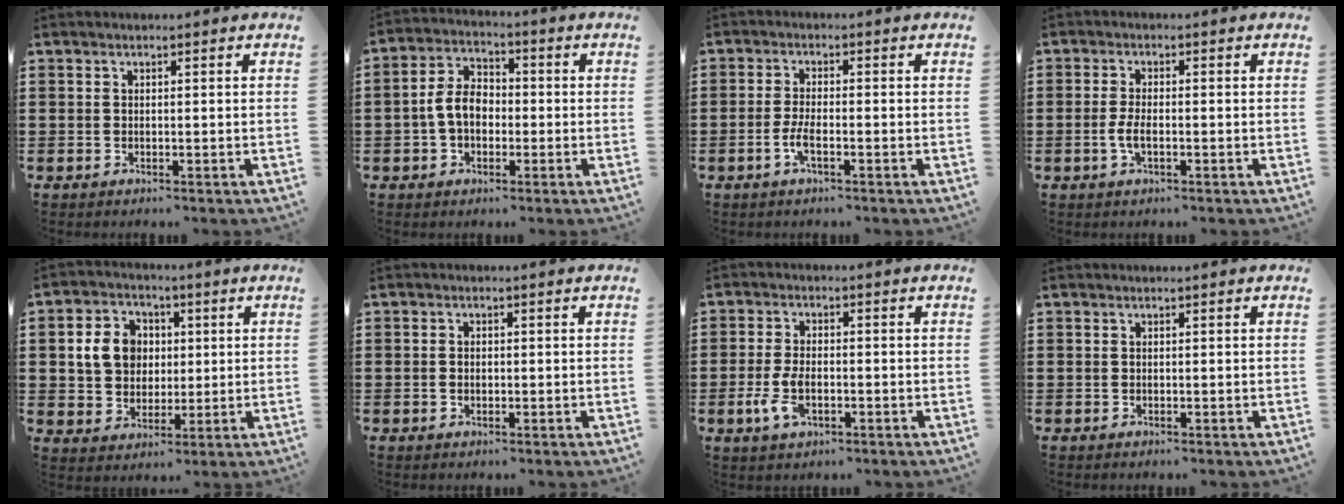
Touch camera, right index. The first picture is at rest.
{"total": 6.3, "force": [-0.9, 4.3, 4.5], "torque": [-0.107, 0.007, -0.024]}
{"total": 3.2, "force": [-1.3, 0.7, 2.8], "torque": [-0.070, -0.008, -0.029]}
{"total": 3.0, "force": [-0.8, 1.0, 2.8], "torque": [-0.063, -0.004, -0.018]}
{"total": 7.6, "force": [1.2, 6.6, 3.6], "torque": [-0.093, 0.019, 0.018]}
{"total": 1.0, "force": [-0.2, 0.7, 0.7], "torque": [-0.016, 0.003, -0.004]}
{"total": 4.7, "force": [-1.6, 2.3, 3.8], "torque": [-0.095, -0.008, -0.032]}
{"total": 0.0}